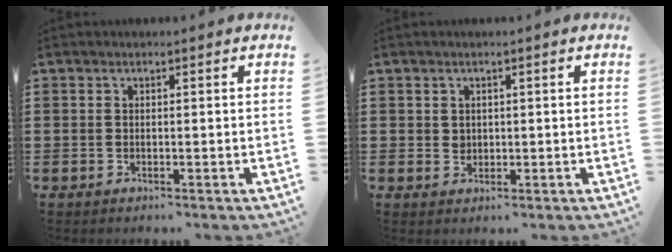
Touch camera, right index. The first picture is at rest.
{"total": 1.4, "force": [0.6, 1.2, 0.3], "torque": [-0.011, 0.005, 0.012]}